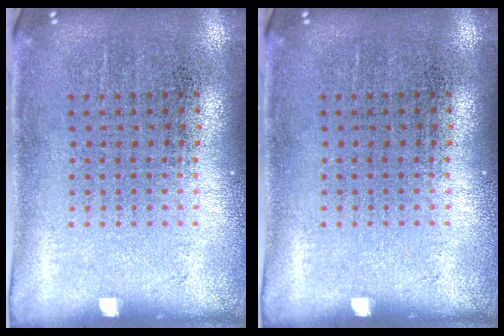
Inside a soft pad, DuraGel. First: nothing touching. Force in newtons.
{"total": 0.0}